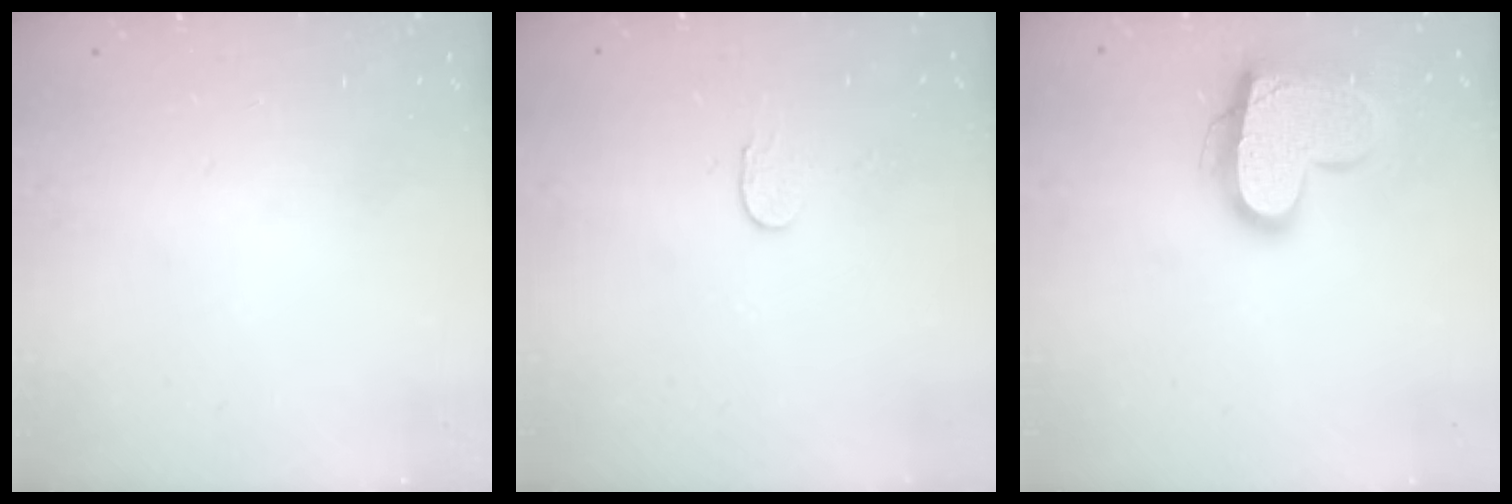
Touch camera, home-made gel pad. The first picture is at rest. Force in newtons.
{"total": 2.7, "press": 2.7, "slide": 0.2}
{"total": 15.9, "press": 15.9, "slide": 0.9}